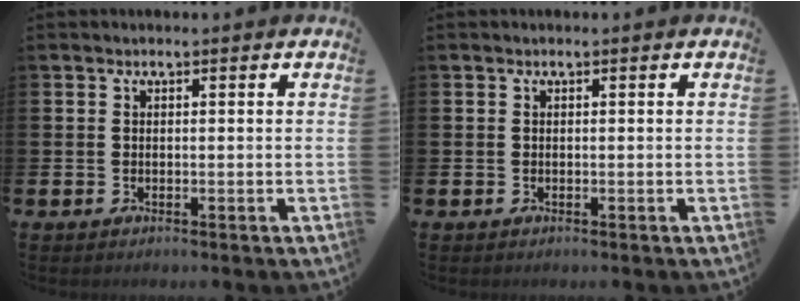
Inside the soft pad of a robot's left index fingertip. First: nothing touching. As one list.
[{"total": 0.0}]